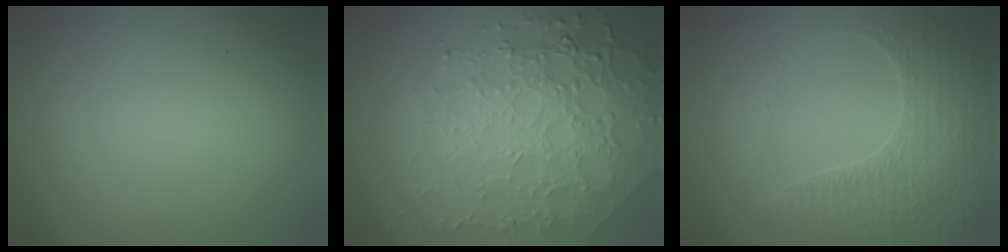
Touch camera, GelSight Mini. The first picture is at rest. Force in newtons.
{"total": 7.9, "press": 5.5, "slide": 5.7}
{"total": 3.3, "press": 3.1, "slide": 1.0}